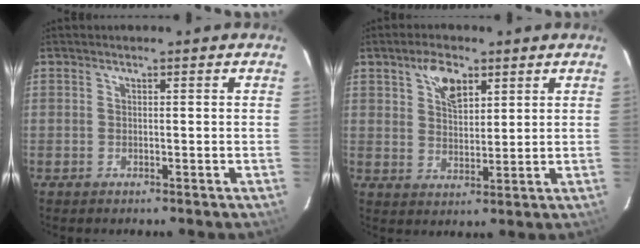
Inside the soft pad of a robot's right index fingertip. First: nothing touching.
{"total": 6.3, "force": [3.4, 3.4, 4.1], "torque": [-0.067, 0.008, 0.063]}